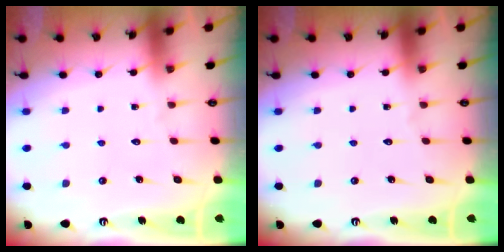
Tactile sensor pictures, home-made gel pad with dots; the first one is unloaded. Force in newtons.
{"total": 0.0}